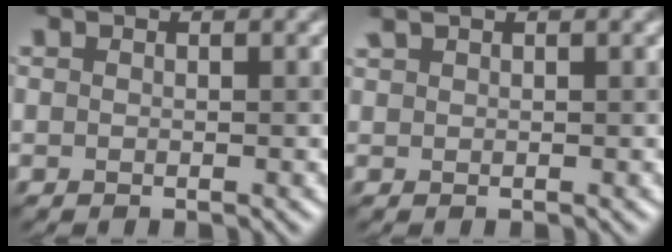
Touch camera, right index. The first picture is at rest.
{"total": 0.8, "force": [0.8, 0.1, 0.2], "torque": [-0.005, 0.003, 0.019]}